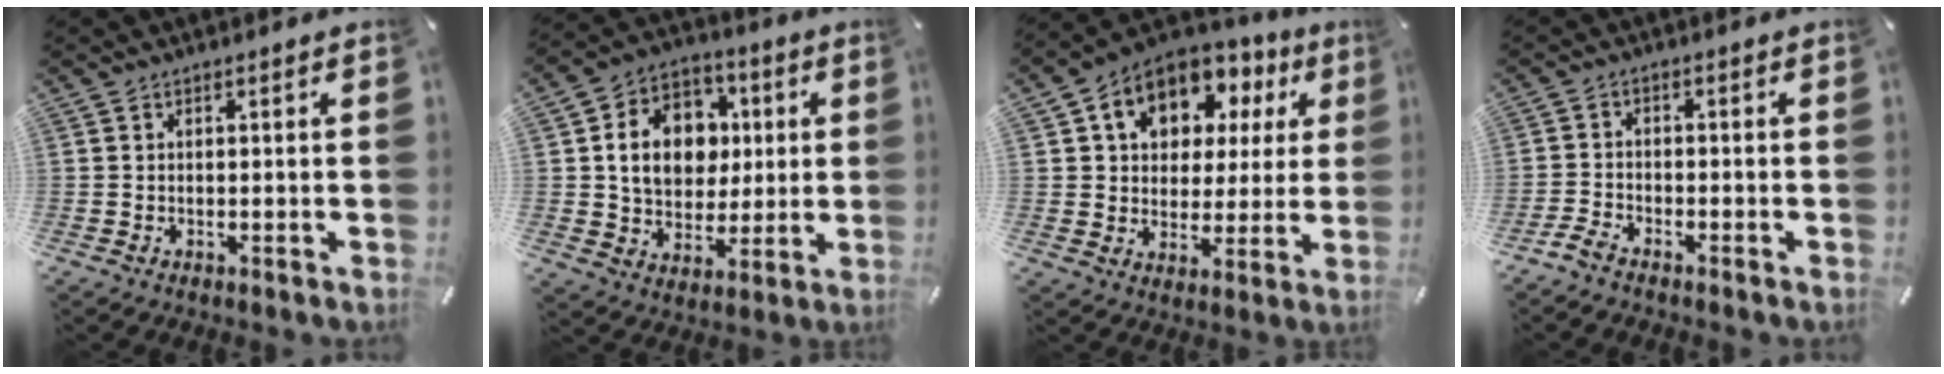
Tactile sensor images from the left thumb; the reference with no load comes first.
{"total": 13.6, "force": [1.9, 11.6, 6.9], "torque": [-0.121, 0.008, 0.039]}
{"total": 11.4, "force": [5.1, 9.0, 4.8], "torque": [-0.094, -0.023, 0.097]}
{"total": 2.8, "force": [-2.6, 0.7, 0.8], "torque": [-0.035, 0.005, -0.057]}